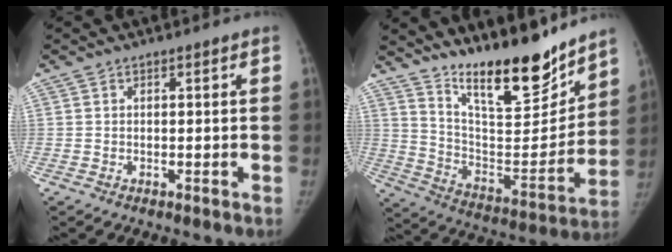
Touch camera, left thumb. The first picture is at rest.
{"total": 20.4, "force": [16.5, 5.0, 10.9], "torque": [-0.126, -0.117, 0.279]}